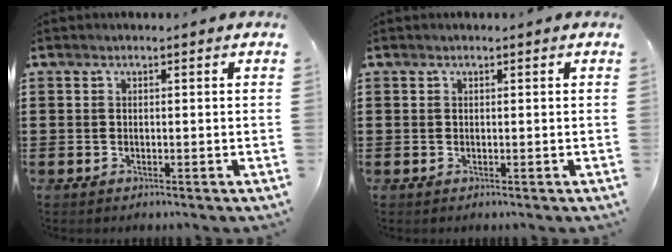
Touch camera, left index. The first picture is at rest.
{"total": 0.0}